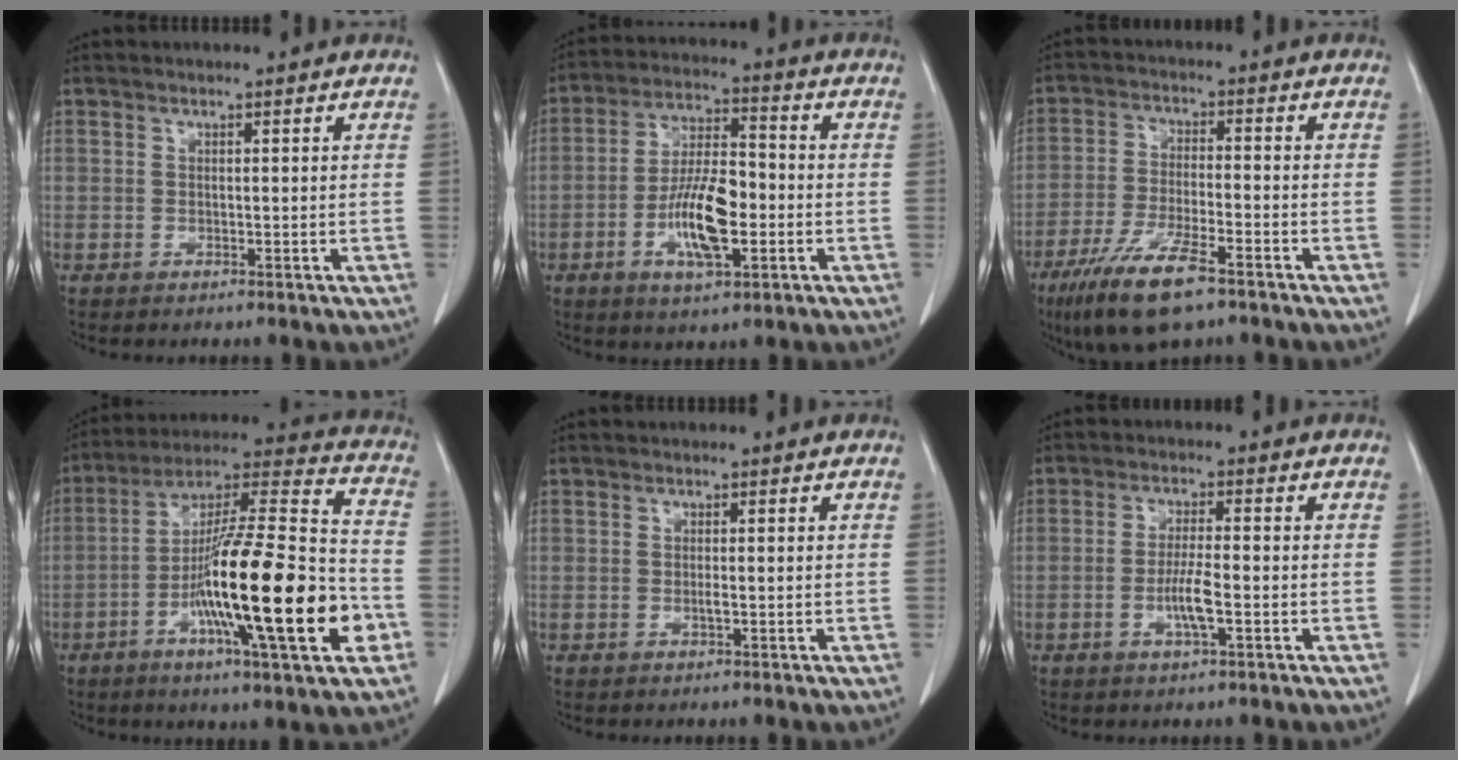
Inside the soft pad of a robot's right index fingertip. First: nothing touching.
{"total": 11.3, "force": [-3.0, 3.5, 10.3], "torque": [-0.201, 0.003, -0.053]}
{"total": 10.9, "force": [-7.1, 2.2, 8.0], "torque": [-0.156, -0.023, -0.124]}
{"total": 25.1, "force": [-7.5, 2.2, 23.8], "torque": [-0.381, -0.016, -0.127]}
{"total": 0.7, "force": [-0.1, 0.0, 0.7], "torque": [-0.016, -0.001, -0.003]}
{"total": 4.7, "force": [-1.4, 0.4, 4.4], "torque": [-0.088, -0.005, -0.027]}